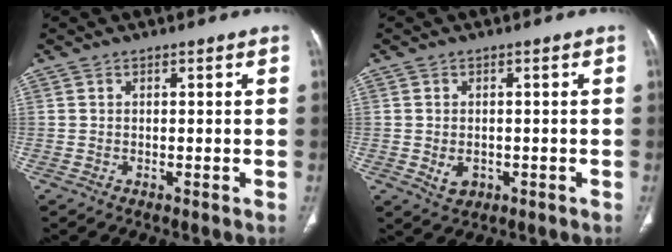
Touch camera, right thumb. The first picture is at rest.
{"total": 3.2, "force": [-0.7, 2.4, 2.0], "torque": [-0.028, 0.001, -0.002]}